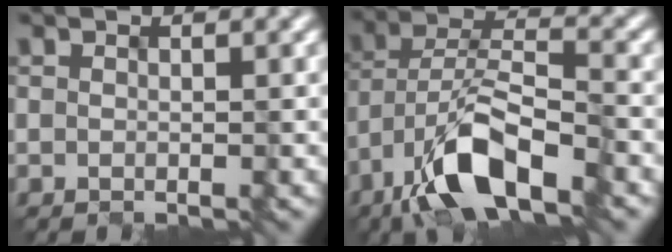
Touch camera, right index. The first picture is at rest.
{"total": 9.2, "force": [-6.0, 2.9, 6.4], "torque": [-0.118, 0.009, -0.111]}